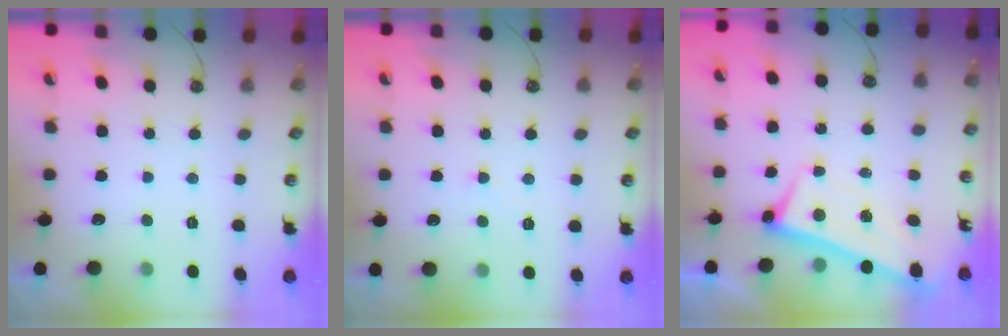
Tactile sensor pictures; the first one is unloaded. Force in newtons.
{"total": 1.8, "press": 1.8, "slide": 0.3}
{"total": 2.6, "press": 2.5, "slide": 0.8}